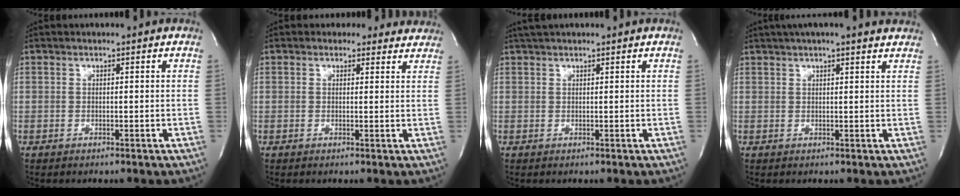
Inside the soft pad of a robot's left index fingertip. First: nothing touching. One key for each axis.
{"total": 5.3, "fx": 4.7, "fy": 2.6, "fz": 0.0, "tx": 0.021, "ty": 0.005, "tz": 0.034}
{"total": 2.4, "fx": 2.1, "fy": 0.1, "fz": 1.1, "tx": -0.018, "ty": 0.022, "tz": 0.038}
{"total": 9.9, "fx": 8.4, "fy": 1.2, "fz": 5.1, "tx": -0.079, "ty": 0.031, "tz": 0.101}